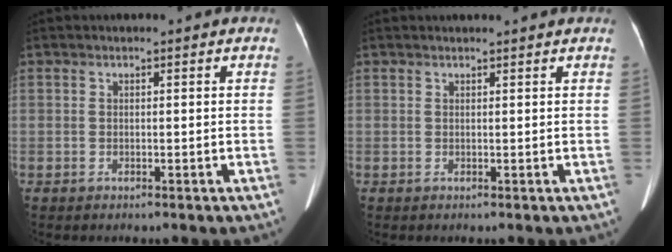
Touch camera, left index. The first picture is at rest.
{"total": 2.2, "force": [2.2, -0.1, 0.6], "torque": [-0.008, 0.014, 0.027]}